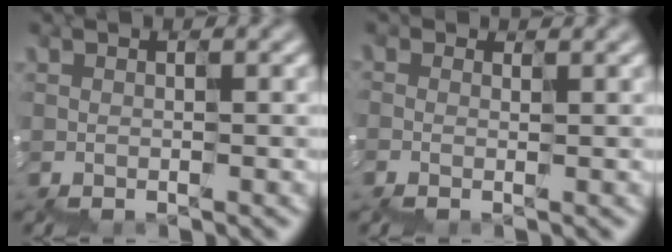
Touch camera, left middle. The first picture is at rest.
{"total": 0.6, "force": [-0.1, -0.1, -0.6], "torque": [0.012, -0.003, -0.008]}